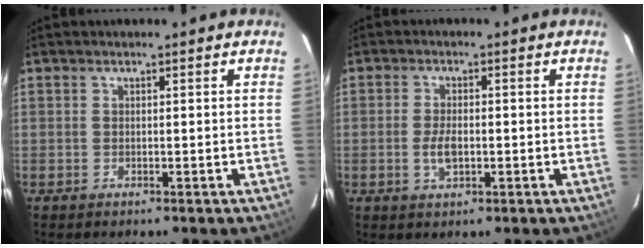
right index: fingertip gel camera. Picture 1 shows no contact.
{"total": 3.9, "force": [-0.9, 1.8, 3.3], "torque": [-0.067, -0.001, -0.014]}